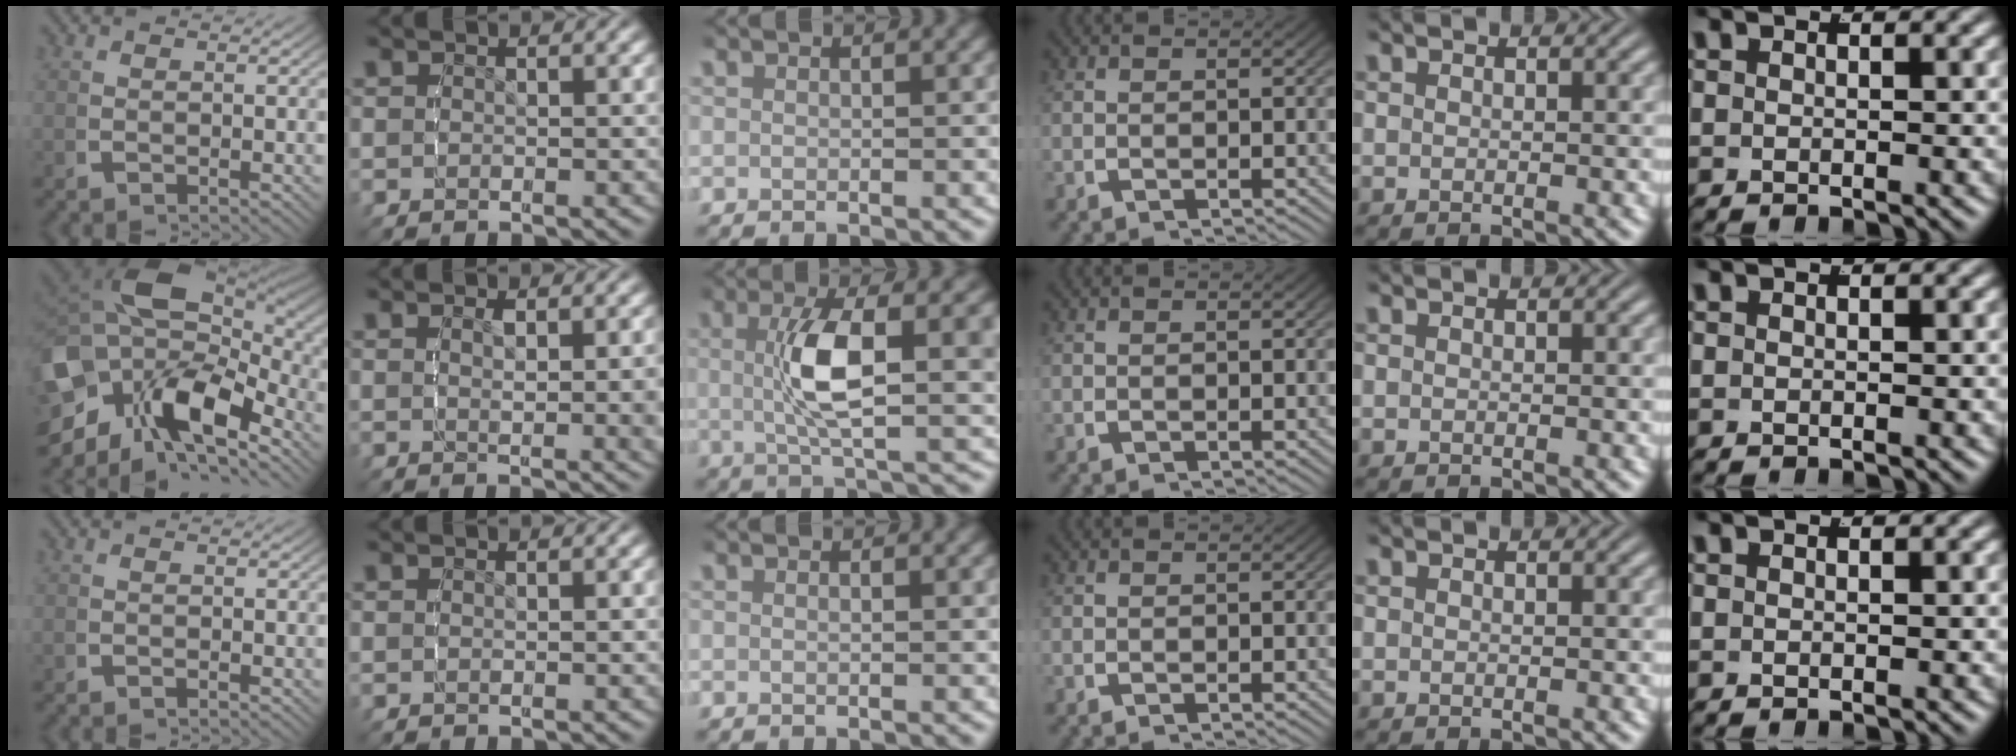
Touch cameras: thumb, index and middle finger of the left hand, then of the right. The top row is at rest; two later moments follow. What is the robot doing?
{"motion": "lift_and_place", "object": "stress ball aka squeeze ball"}